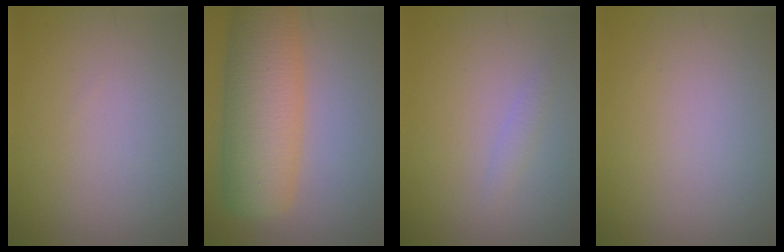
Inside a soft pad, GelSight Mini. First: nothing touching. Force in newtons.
{"total": 9.5, "press": 9.5, "slide": 0.2}
{"total": 0.9, "press": 0.9, "slide": 0.1}
{"total": 0.0}